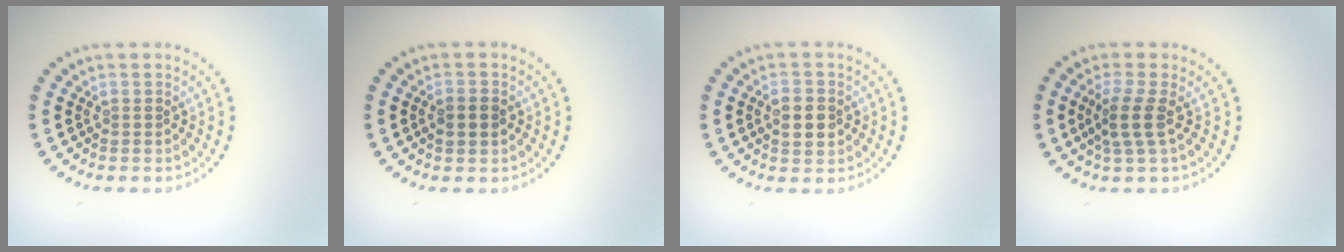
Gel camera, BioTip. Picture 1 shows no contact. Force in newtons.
{"total": 1.9, "press": 1.9, "slide": 0.0}
{"total": 2.9, "press": 2.9, "slide": 0.1}
{"total": 2.5, "press": 1.9, "slide": 1.5}